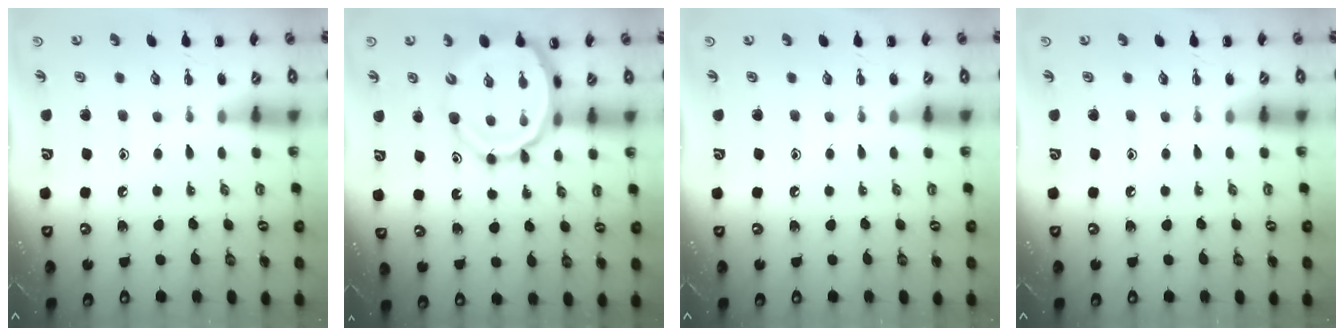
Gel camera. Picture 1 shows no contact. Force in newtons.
{"total": 13.6, "press": 13.0, "slide": 3.9}
{"total": 0.0}
{"total": 0.0}